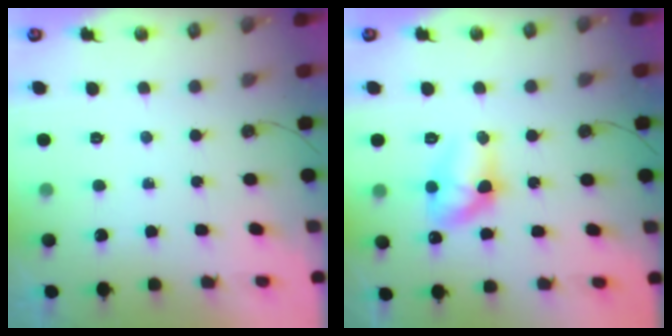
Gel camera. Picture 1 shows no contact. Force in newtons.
{"total": 11.8, "press": 11.8, "slide": 0.9}